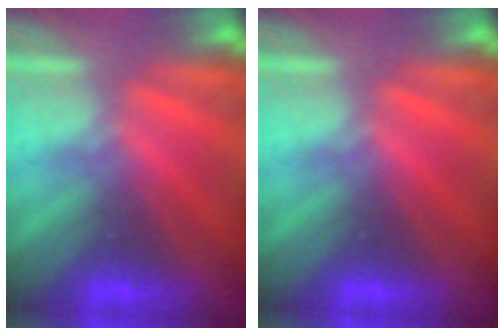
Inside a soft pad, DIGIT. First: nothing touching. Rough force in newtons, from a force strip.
{"total": 0.0}